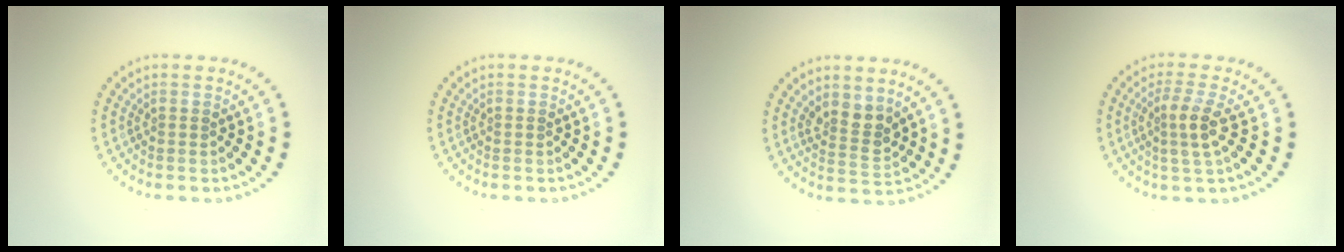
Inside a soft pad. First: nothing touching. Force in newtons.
{"total": 0.0}
{"total": 2.6, "press": 2.4, "slide": 1.2}
{"total": 2.7, "press": 2.3, "slide": 1.4}